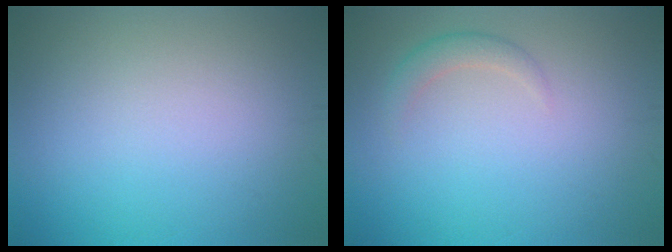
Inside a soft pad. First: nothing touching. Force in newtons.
{"total": 1.5, "press": 1.5, "slide": 0.1}